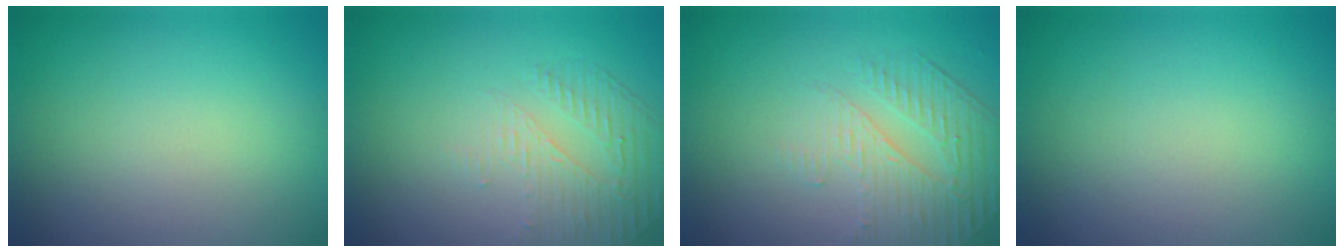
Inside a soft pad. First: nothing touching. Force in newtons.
{"total": 1.8, "press": 1.1, "slide": 1.5}
{"total": 2.2, "press": 1.7, "slide": 1.4}
{"total": 0.0}